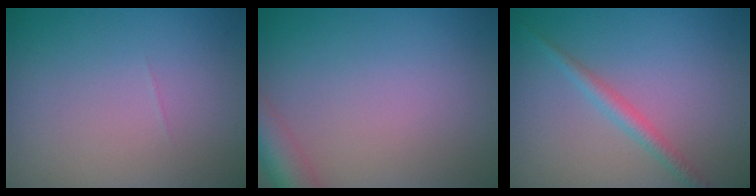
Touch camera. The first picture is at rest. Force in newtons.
{"total": 4.3, "press": 4.3, "slide": 0.3}
{"total": 1.9, "press": 1.9, "slide": 0.1}